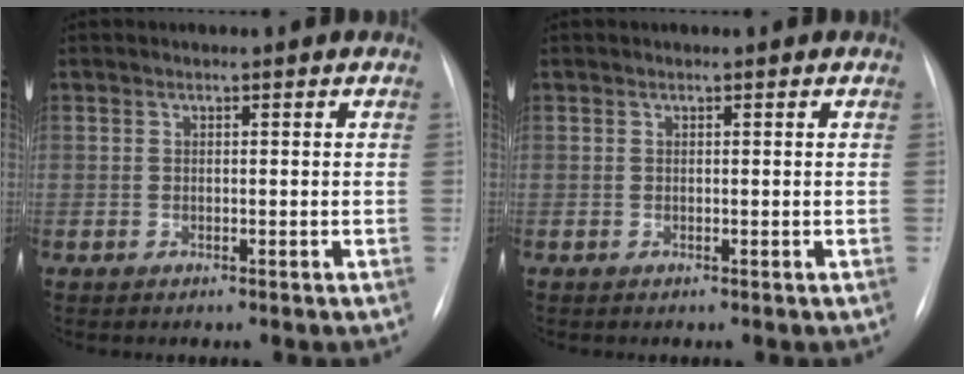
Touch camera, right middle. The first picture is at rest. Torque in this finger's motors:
{"motor_torque": [0.25, -0.21, 0.05, 0.00]}